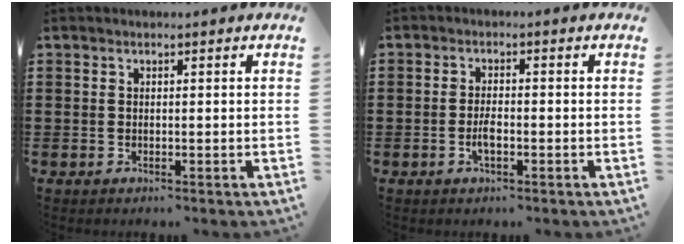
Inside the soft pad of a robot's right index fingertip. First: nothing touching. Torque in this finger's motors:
{"motor_torque": [1.94, 0.20, 0.13, 0.05]}